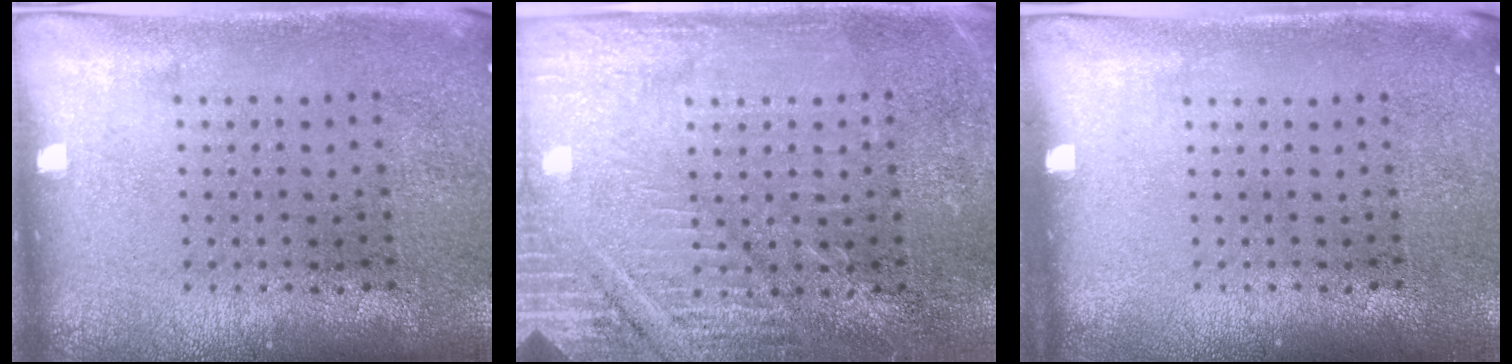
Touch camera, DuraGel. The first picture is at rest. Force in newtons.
{"total": 3.0, "press": 3.0, "slide": 0.3}
{"total": 0.0}